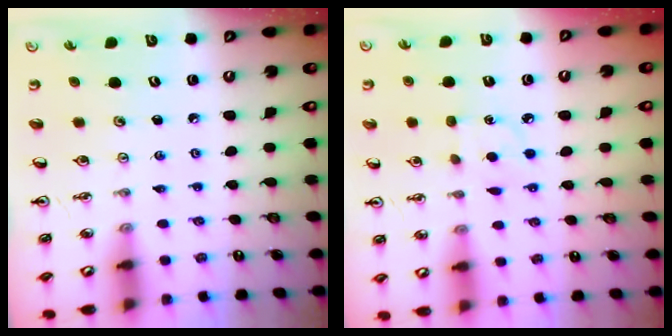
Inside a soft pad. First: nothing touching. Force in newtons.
{"total": 5.9, "press": 5.8, "slide": 0.7}